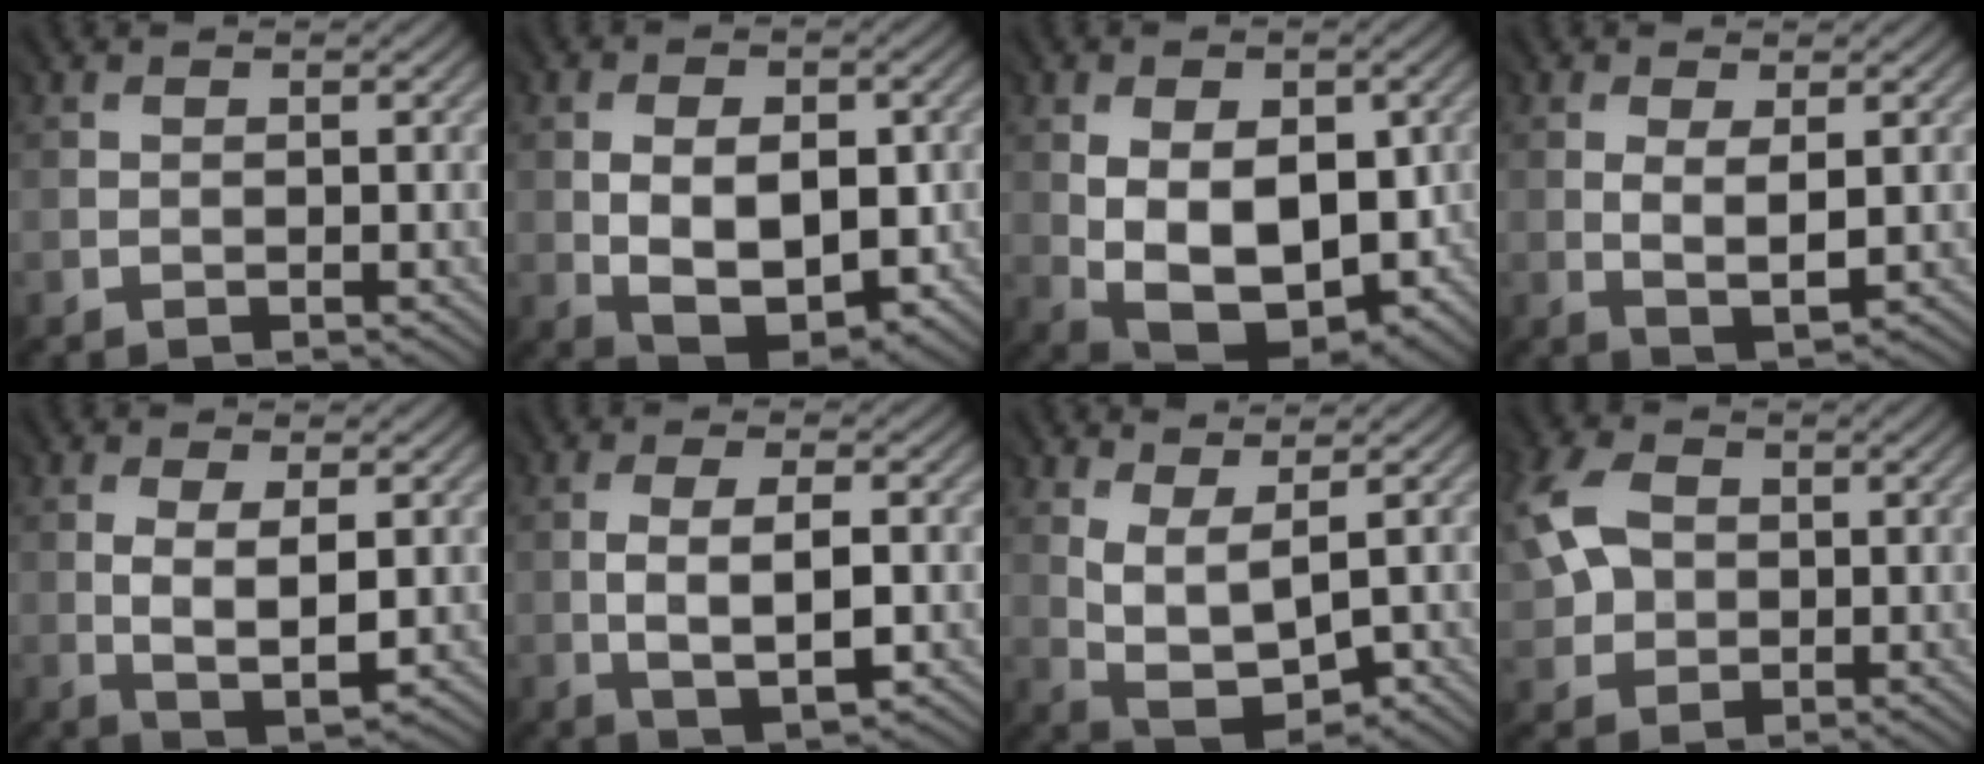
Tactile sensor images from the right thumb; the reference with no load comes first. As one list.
[{"total": 9.3, "force": [-0.6, 5.8, 7.2], "torque": [-0.129, -0.010, -0.004]}, {"total": 11.0, "force": [-0.4, 6.9, 8.6], "torque": [-0.158, -0.018, 0.006]}, {"total": 3.2, "force": [0.5, 1.3, 2.9], "torque": [-0.063, -0.008, 0.016]}, {"total": 5.3, "force": [0.1, 2.4, 4.7], "torque": [-0.096, -0.008, 0.010]}, {"total": 5.6, "force": [-0.7, 2.4, 5.1], "torque": [-0.098, -0.005, -0.007]}, {"total": 4.9, "force": [1.4, 2.3, 4.1], "torque": [-0.098, -0.007, 0.032]}, {"total": 7.2, "force": [1.4, 5.6, 4.3], "torque": [-0.131, 0.013, 0.019]}]